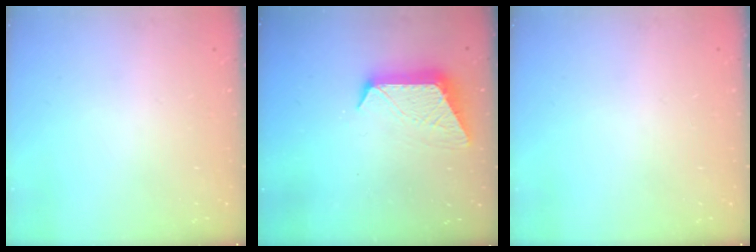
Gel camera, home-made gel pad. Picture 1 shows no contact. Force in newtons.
{"total": 10.2, "press": 10.1, "slide": 0.5}
{"total": 0.0}